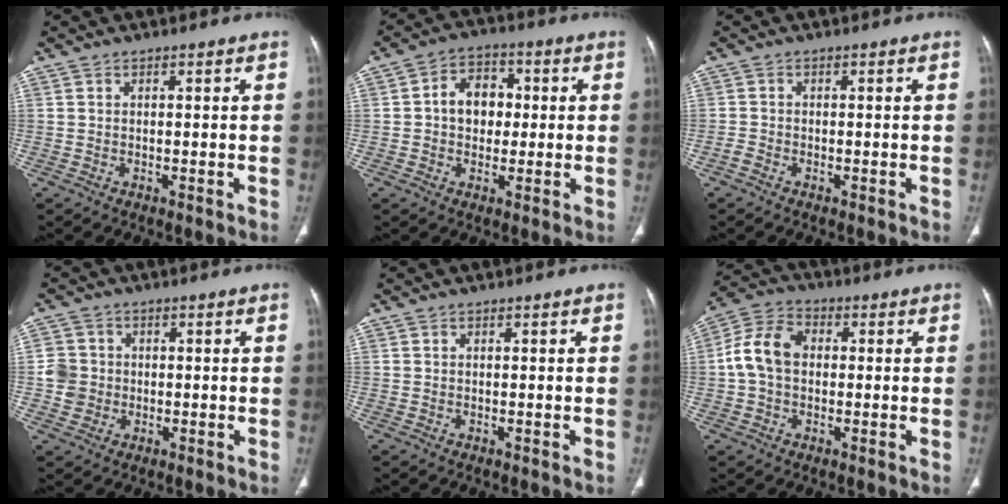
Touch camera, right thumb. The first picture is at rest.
{"total": 8.1, "force": [0.5, 6.2, 5.1], "torque": [-0.051, 0.015, 0.001]}
{"total": 1.2, "force": [-0.8, 0.7, 0.5], "torque": [-0.015, 0.001, -0.021]}
{"total": 4.9, "force": [-0.5, 4.7, 1.2], "torque": [-0.003, 0.009, -0.011]}
{"total": 0.0}
{"total": 9.3, "force": [0.2, 6.8, 6.4], "torque": [-0.117, 0.028, -0.005]}